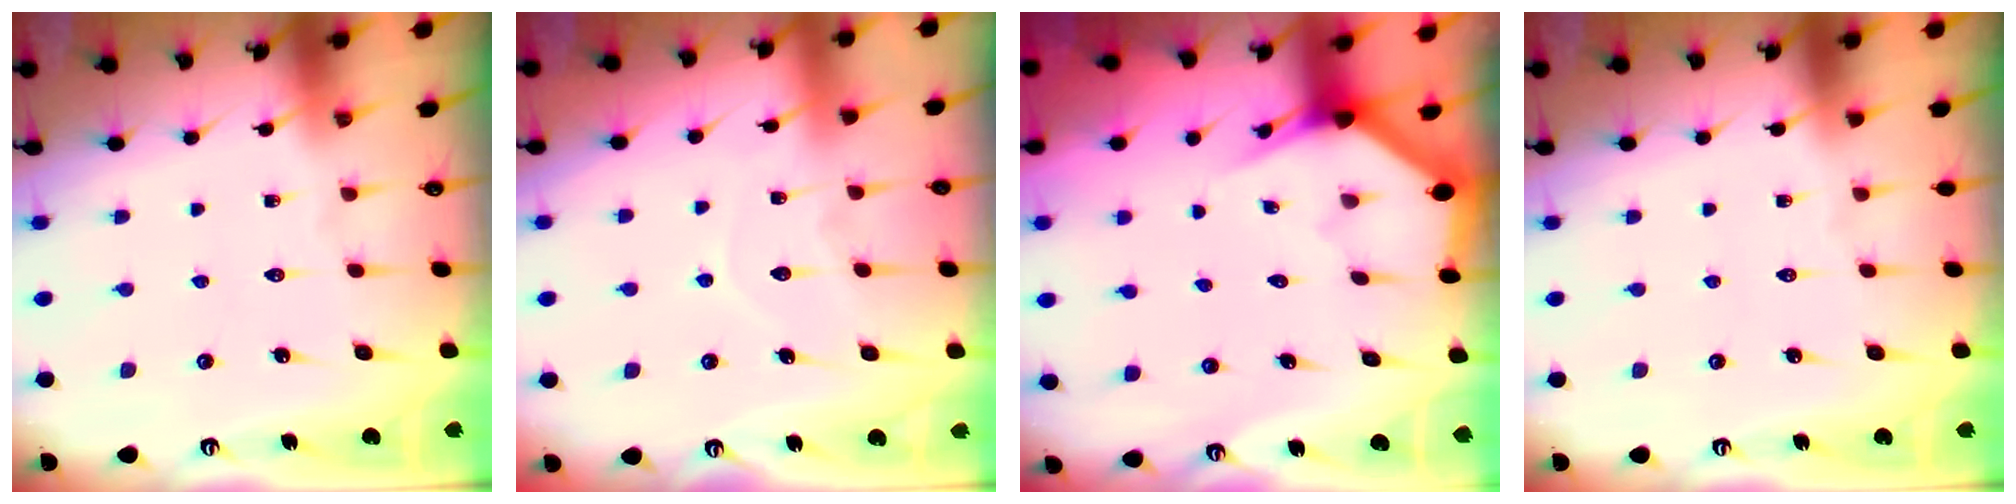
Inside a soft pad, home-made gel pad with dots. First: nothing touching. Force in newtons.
{"total": 6.4, "press": 6.4, "slide": 0.7}
{"total": 2.7, "press": 2.7, "slide": 0.1}
{"total": 0.0}